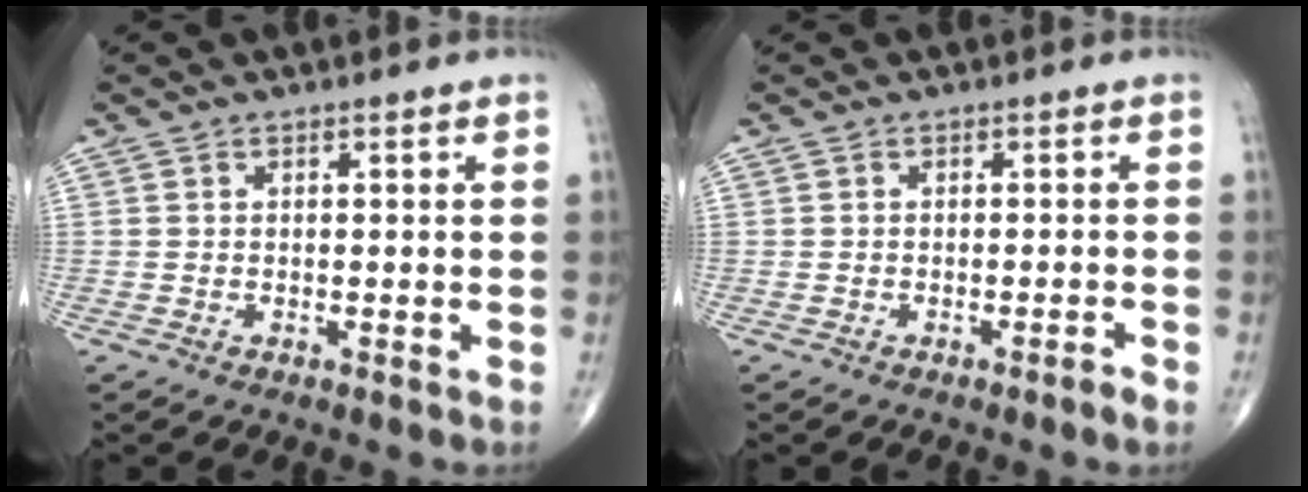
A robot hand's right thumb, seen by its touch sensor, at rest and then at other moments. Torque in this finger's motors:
{"motor_torque": [0.57, -0.14, -0.12, -0.08, 0.05]}